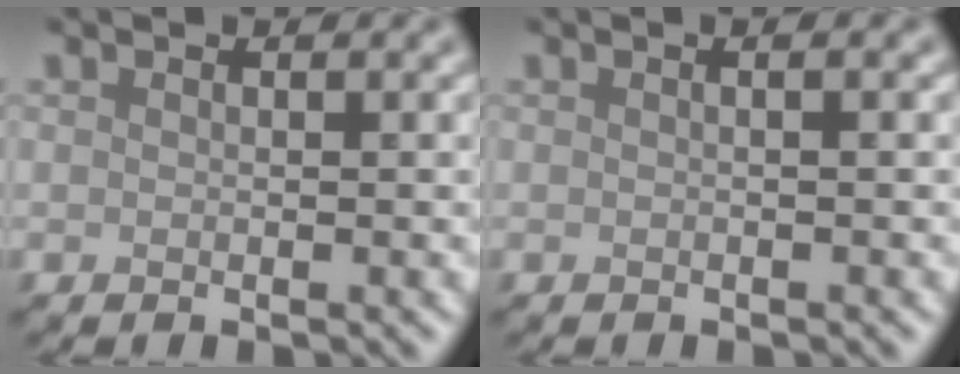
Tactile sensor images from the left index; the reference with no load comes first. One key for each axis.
{"total": 1.3, "fx": 0.3, "fy": 0.5, "fz": 1.1, "tx": -0.010, "ty": 0.002, "tz": -0.012}